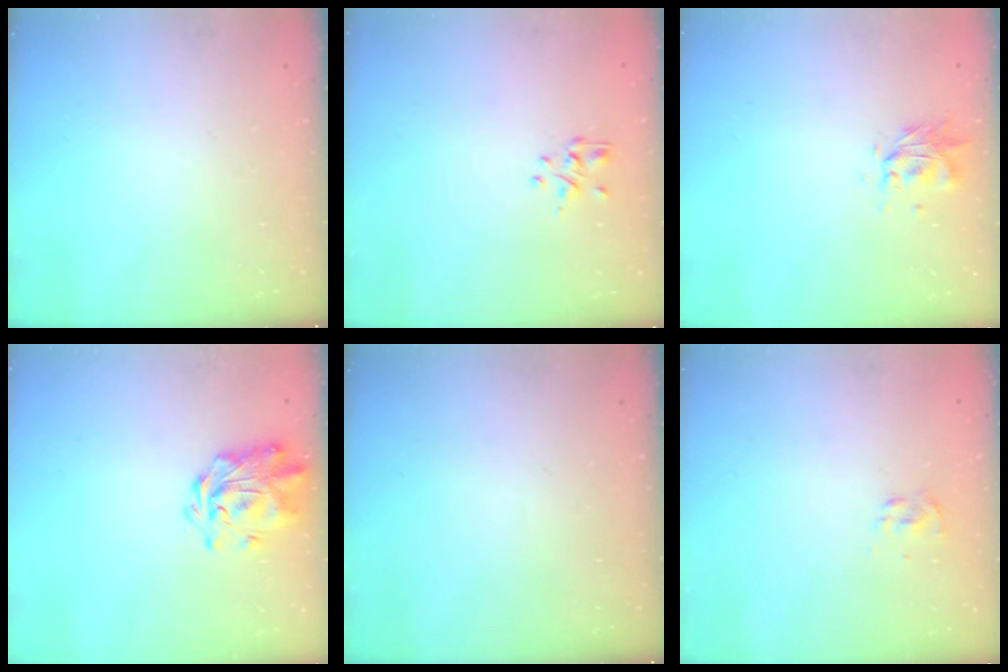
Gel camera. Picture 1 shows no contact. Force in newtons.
{"total": 1.2, "press": 1.0, "slide": 0.6}
{"total": 0.6, "press": 0.5, "slide": 0.3}
{"total": 2.9, "press": 2.6, "slide": 1.3}
{"total": 0.0}
{"total": 2.6, "press": 2.5, "slide": 0.8}